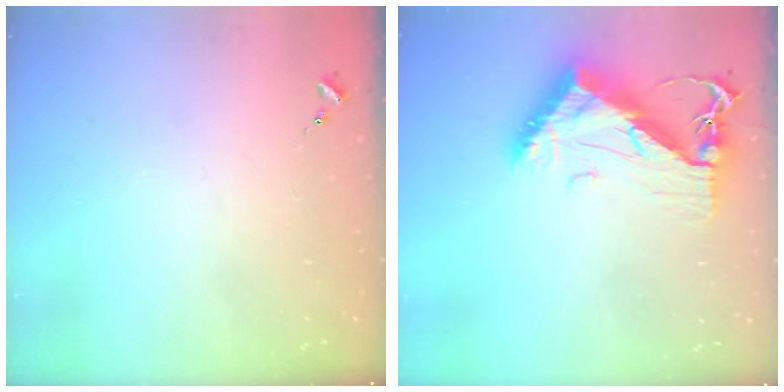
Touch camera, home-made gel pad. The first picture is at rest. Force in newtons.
{"total": 12.5, "press": 12.4, "slide": 1.1}